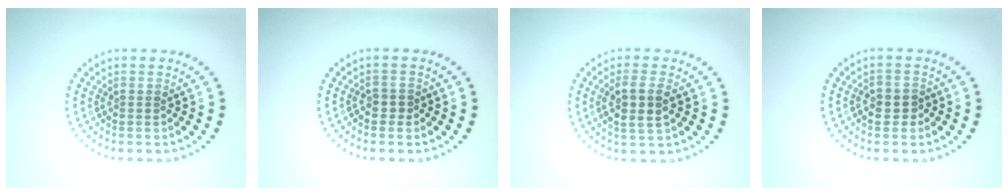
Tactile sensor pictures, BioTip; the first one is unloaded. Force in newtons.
{"total": 0.7, "press": 0.7, "slide": 0.3}
{"total": 3.1, "press": 2.9, "slide": 1.2}
{"total": 1.7, "press": 1.5, "slide": 0.6}